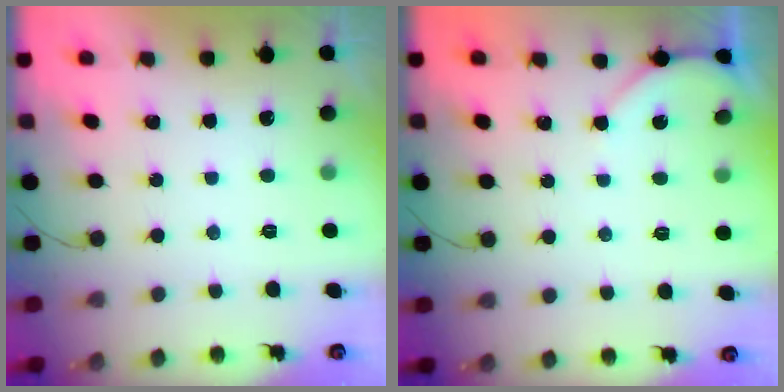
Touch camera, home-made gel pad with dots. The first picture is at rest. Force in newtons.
{"total": 2.3, "press": 2.2, "slide": 0.4}